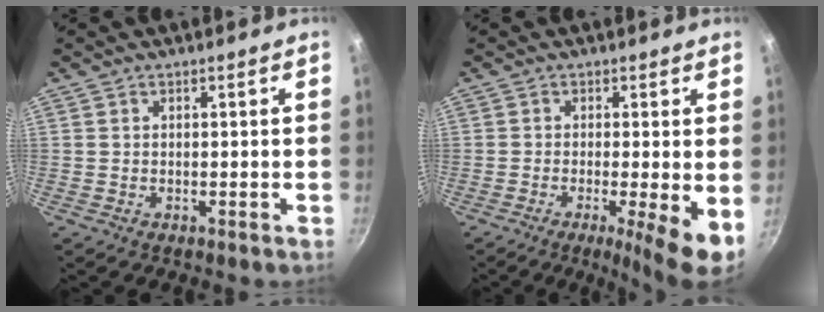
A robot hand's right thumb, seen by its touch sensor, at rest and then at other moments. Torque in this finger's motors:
{"motor_torque": [-0.20, 0.51, 0.06, -0.07, 0.07]}